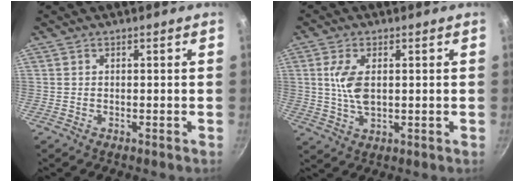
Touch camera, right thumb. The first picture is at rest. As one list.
[{"total": 6.5, "force": [1.0, 3.2, 5.6], "torque": [-0.112, -0.001, 0.021]}]